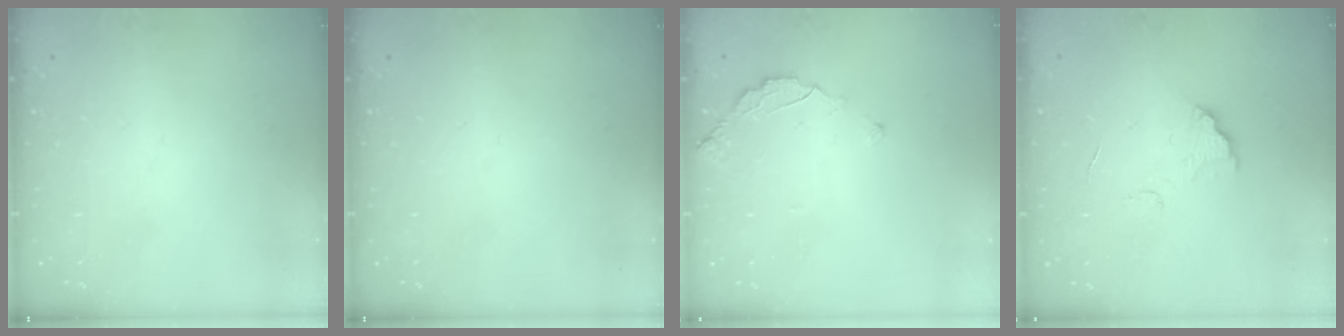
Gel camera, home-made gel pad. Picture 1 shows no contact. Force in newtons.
{"total": 0.0}
{"total": 3.0, "press": 3.0, "slide": 0.3}
{"total": 7.9, "press": 7.9, "slide": 0.6}